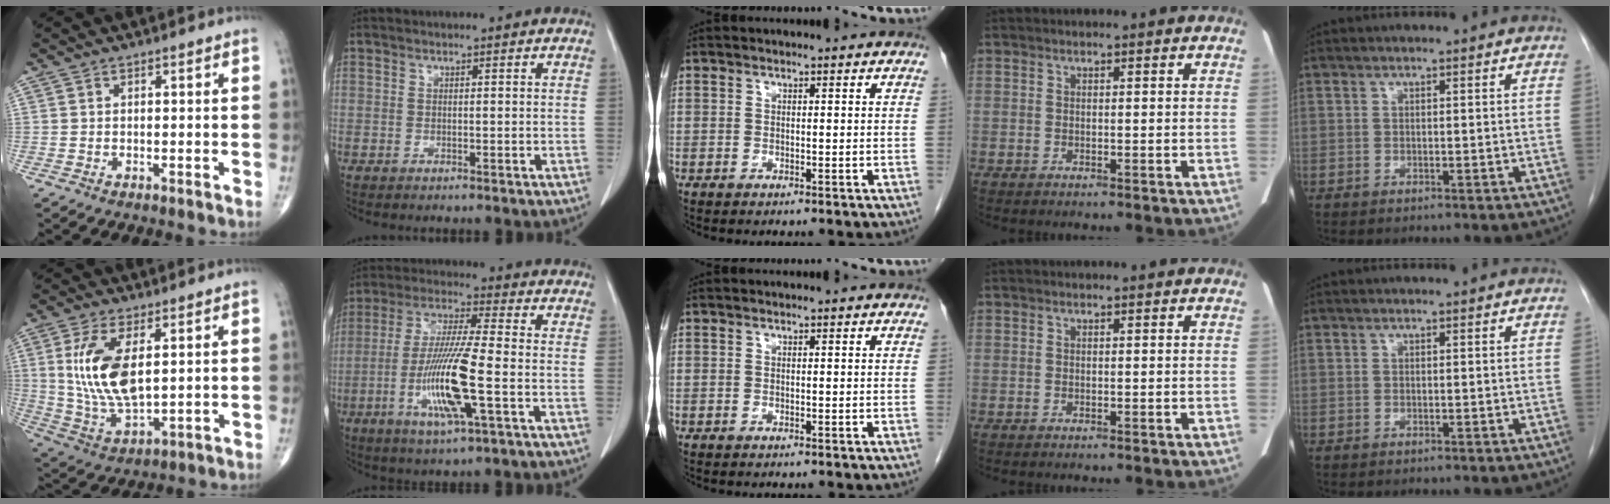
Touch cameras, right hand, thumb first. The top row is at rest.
{"thumb": {"total": 13.9, "force": [3.0, 6.4, 11.9], "torque": [-0.240, -0.019, 0.071]}, "index": {"total": 13.4, "force": [-3.7, 0.6, 12.9], "torque": [-0.260, -0.016, -0.073]}}